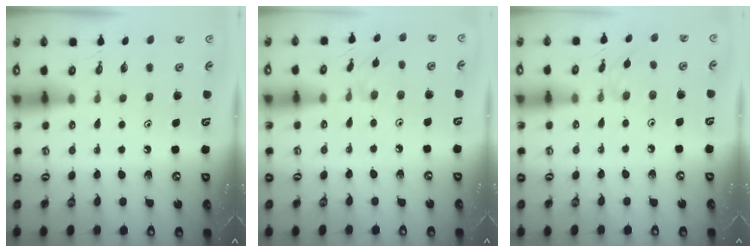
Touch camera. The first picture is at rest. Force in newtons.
{"total": 4.0, "press": 3.9, "slide": 0.4}
{"total": 1.3, "press": 1.2, "slide": 0.4}